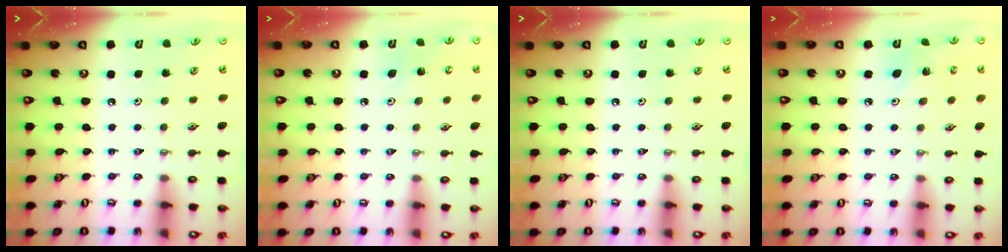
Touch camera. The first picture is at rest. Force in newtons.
{"total": 4.6, "press": 4.5, "slide": 1.0}
{"total": 0.0}
{"total": 5.9, "press": 5.6, "slide": 1.6}